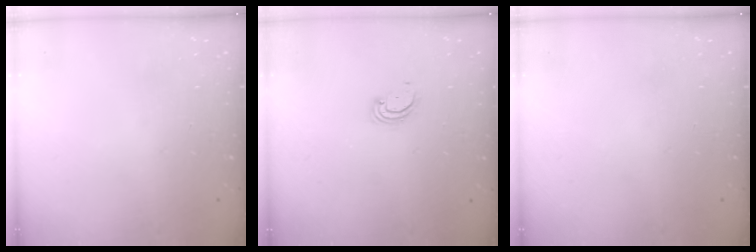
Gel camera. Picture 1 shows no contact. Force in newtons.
{"total": 2.6, "press": 2.6, "slide": 0.1}
{"total": 0.0}